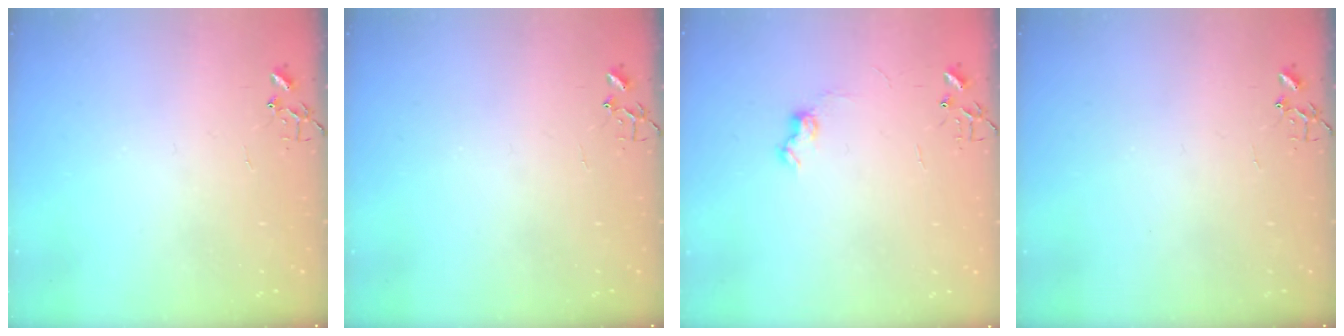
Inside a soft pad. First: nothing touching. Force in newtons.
{"total": 0.0}
{"total": 7.2, "press": 7.2, "slide": 0.7}
{"total": 0.0}